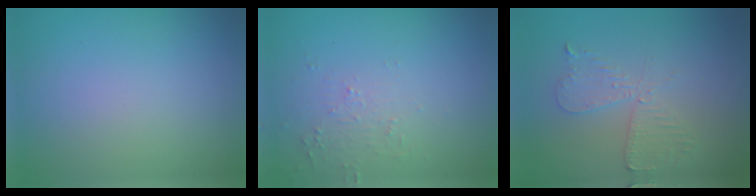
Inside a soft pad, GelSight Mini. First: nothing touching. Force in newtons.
{"total": 2.1, "press": 2.0, "slide": 0.5}
{"total": 3.5, "press": 3.5, "slide": 0.5}